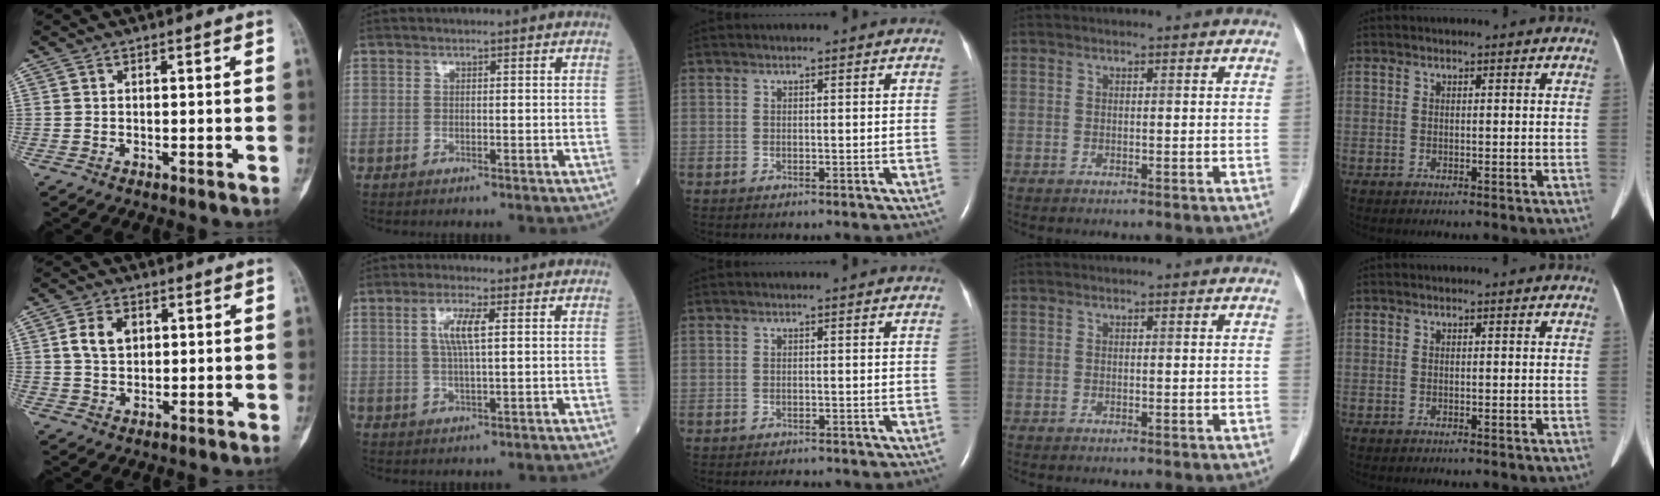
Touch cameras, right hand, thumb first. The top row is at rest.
{"thumb": {"total": 5.6, "force": [1.5, 4.0, 3.6], "torque": [-0.056, -0.001, 0.026]}, "index": {"total": 4.9, "force": [1.3, 0.7, 4.7], "torque": [-0.096, 0.005, 0.027]}, "middle": {"total": 3.4, "force": [-3.1, 1.0, 1.1], "torque": [-0.017, -0.004, -0.034]}}